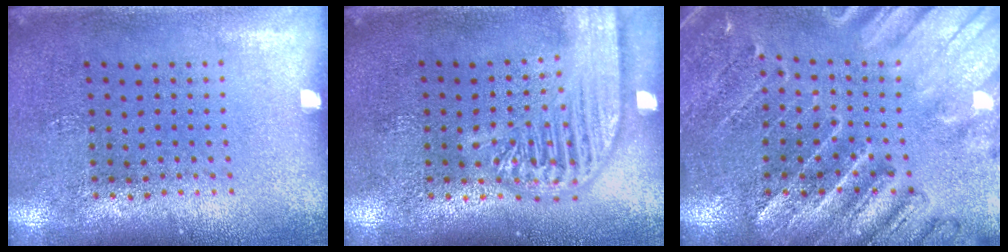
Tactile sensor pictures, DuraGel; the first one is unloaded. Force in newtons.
{"total": 3.6, "press": 3.5, "slide": 0.5}
{"total": 3.2, "press": 2.9, "slide": 1.2}